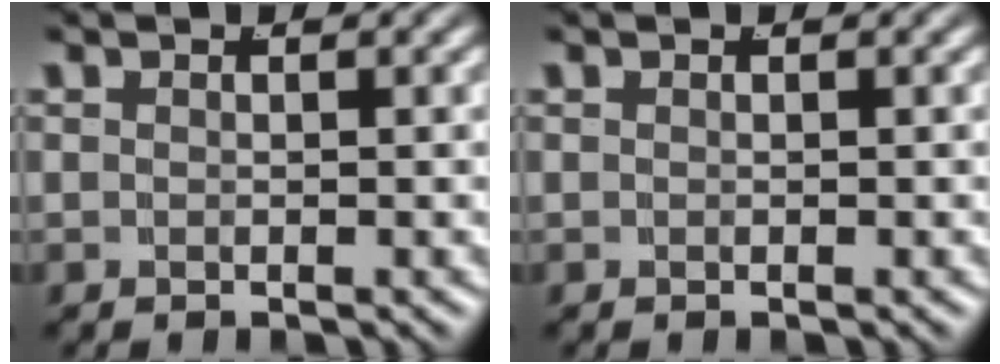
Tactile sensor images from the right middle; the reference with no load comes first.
{"total": 0.0}